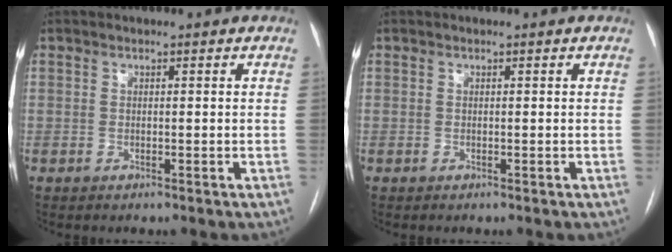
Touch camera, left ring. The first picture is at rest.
{"total": 0.0}